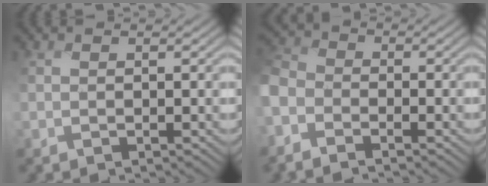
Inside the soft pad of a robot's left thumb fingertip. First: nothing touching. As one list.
[{"total": 5.2, "force": [-3.4, 3.3, 2.0], "torque": [-0.074, -0.005, -0.091]}]